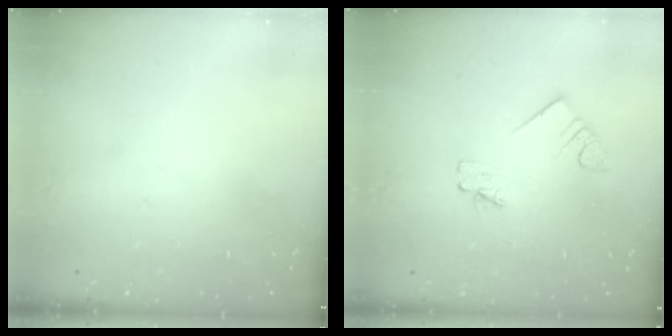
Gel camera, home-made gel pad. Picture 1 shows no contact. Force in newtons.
{"total": 1.9, "press": 1.9, "slide": 0.1}